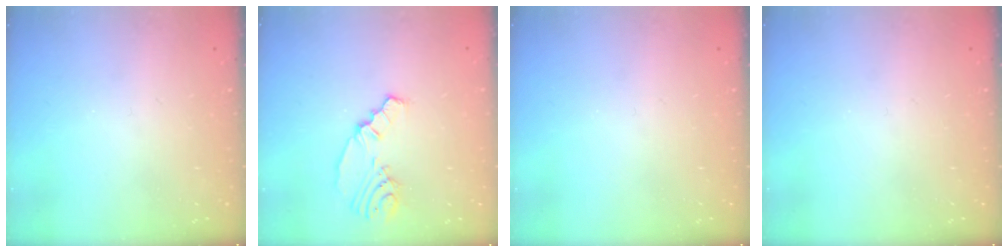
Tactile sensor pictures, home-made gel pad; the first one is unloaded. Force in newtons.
{"total": 6.7, "press": 5.6, "slide": 3.6}
{"total": 0.0}
{"total": 0.0}